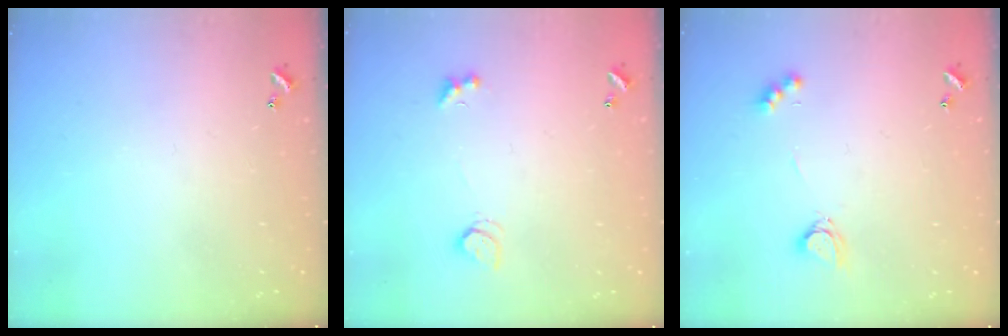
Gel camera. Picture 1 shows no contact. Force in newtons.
{"total": 2.7, "press": 2.4, "slide": 1.3}
{"total": 2.8, "press": 2.8, "slide": 0.5}